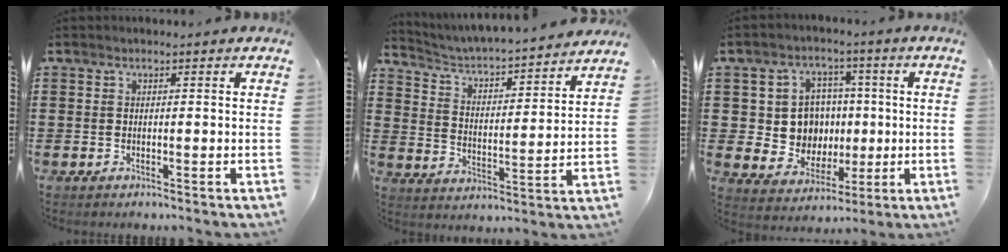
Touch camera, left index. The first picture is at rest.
{"total": 3.7, "force": [3.5, -0.3, 0.9], "torque": [-0.036, -0.035, 0.049]}
{"total": 8.5, "force": [0.9, 7.8, 3.3], "torque": [-0.071, 0.009, 0.024]}